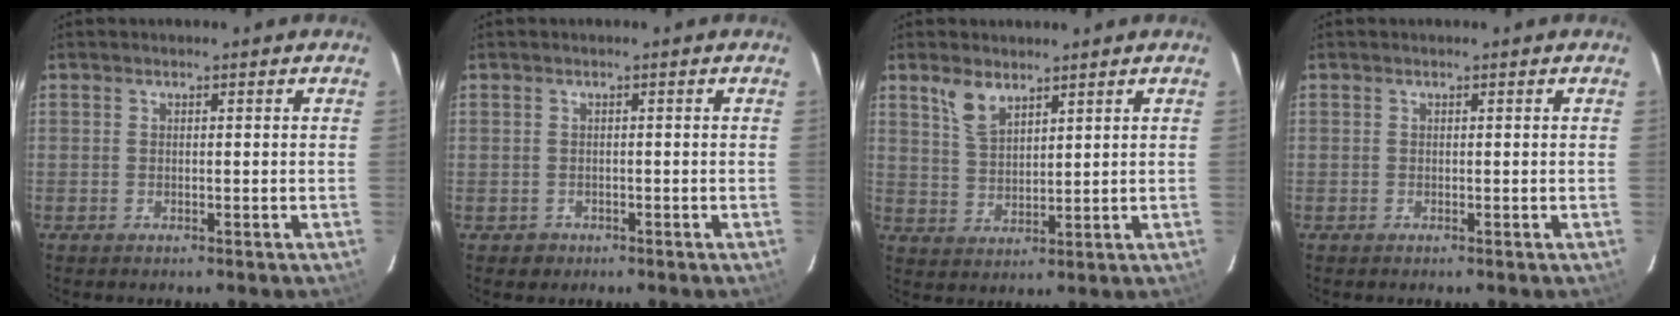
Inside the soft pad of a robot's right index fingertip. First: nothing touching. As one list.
[{"total": 2.1, "force": [-0.7, 2.0, 0.1], "torque": [-0.004, 0.005, -0.008]}, {"total": 5.5, "force": [3.9, 2.4, 3.1], "torque": [-0.059, 0.003, 0.081]}, {"total": 0.0}]